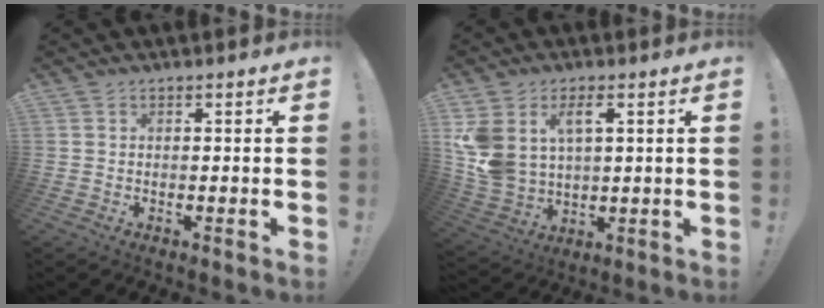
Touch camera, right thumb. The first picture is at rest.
{"total": 10.6, "force": [4.5, 6.9, 6.6], "torque": [-0.137, -0.021, 0.088]}